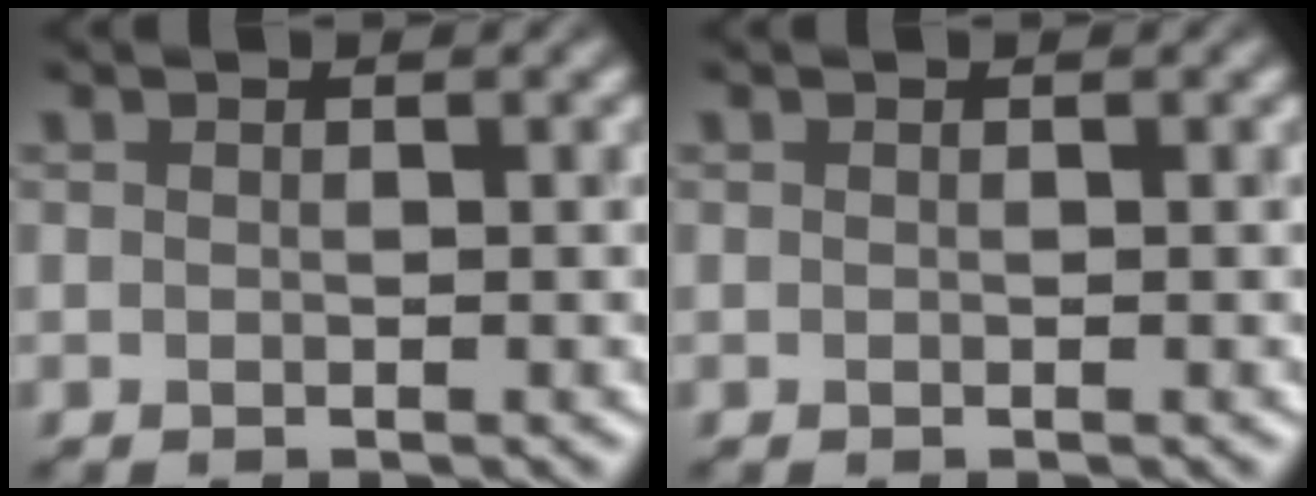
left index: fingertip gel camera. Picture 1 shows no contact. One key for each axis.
{"total": 0.0}